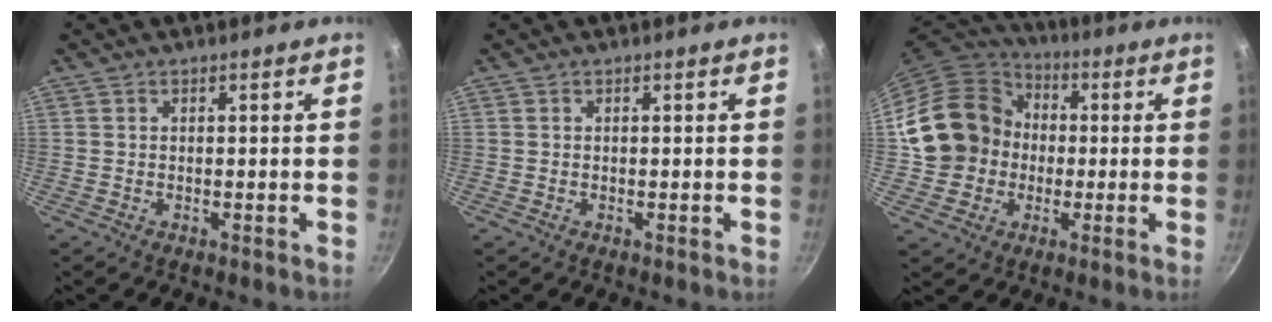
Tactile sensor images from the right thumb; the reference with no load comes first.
{"total": 0.0}
{"total": 16.7, "force": [0.1, 14.9, 7.7], "torque": [-0.116, 0.042, 0.001]}